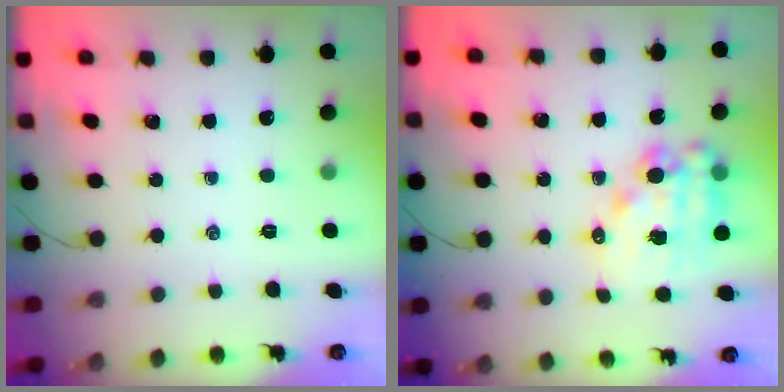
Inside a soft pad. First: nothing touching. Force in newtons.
{"total": 13.5, "press": 13.2, "slide": 3.0}